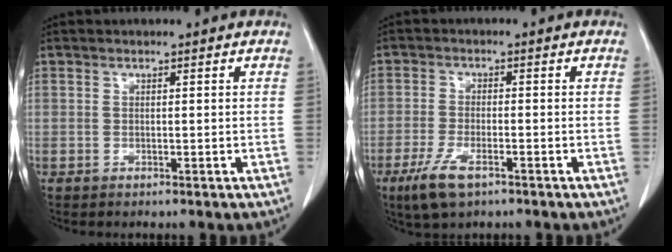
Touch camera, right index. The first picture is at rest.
{"total": 6.0, "force": [-3.6, 1.7, 4.5], "torque": [-0.098, -0.013, -0.063]}